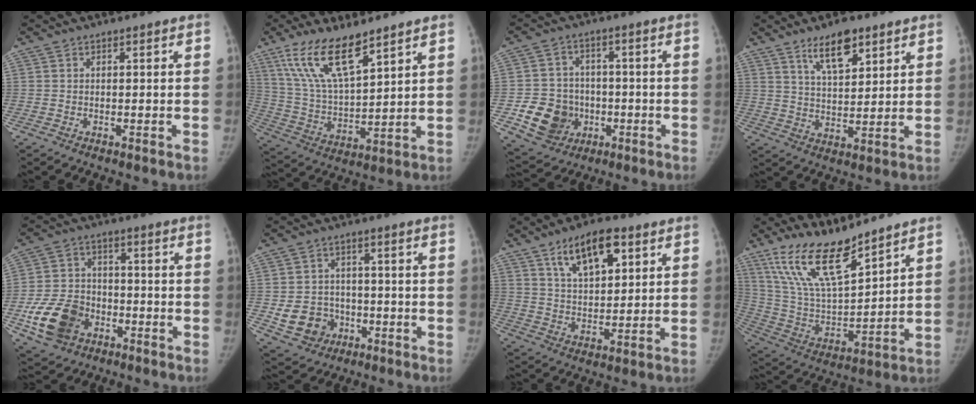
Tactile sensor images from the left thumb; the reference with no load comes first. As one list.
[{"total": 14.3, "force": [9.5, 4.5, 9.6], "torque": [-0.169, -0.042, 0.197]}, {"total": 11.9, "force": [-3.4, 10.3, 5.0], "torque": [-0.056, 0.014, -0.046]}, {"total": 8.7, "force": [5.6, 3.6, 5.7], "torque": [-0.077, -0.034, 0.099]}, {"total": 13.2, "force": [-5.3, 9.9, 7.0], "torque": [-0.118, 0.021, -0.093]}, {"total": 9.0, "force": [-2.6, 7.9, 3.4], "torque": [-0.035, 0.019, -0.032]}, {"total": 11.5, "force": [5.8, 5.5, 8.3], "torque": [-0.114, -0.021, 0.102]}, {"total": 16.6, "force": [12.2, 4.8, 10.1], "torque": [-0.169, -0.065, 0.248]}]